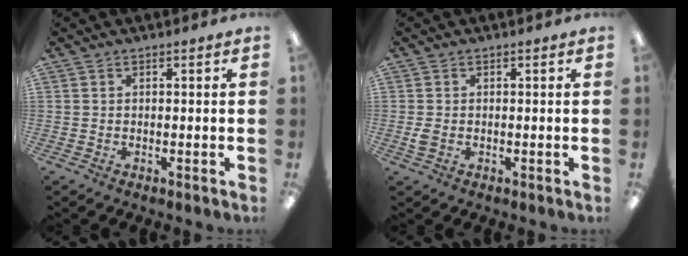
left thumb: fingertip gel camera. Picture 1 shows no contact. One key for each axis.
{"total": 2.2, "fx": -0.2, "fy": 1.4, "fz": 1.7, "tx": -0.037, "ty": 0.002, "tz": -0.006}